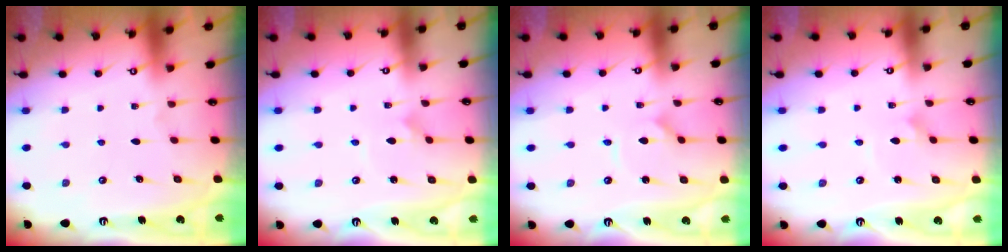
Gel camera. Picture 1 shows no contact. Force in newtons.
{"total": 2.5, "press": 2.5, "slide": 0.1}
{"total": 1.5, "press": 1.5, "slide": 0.0}
{"total": 1.0, "press": 1.0, "slide": 0.0}